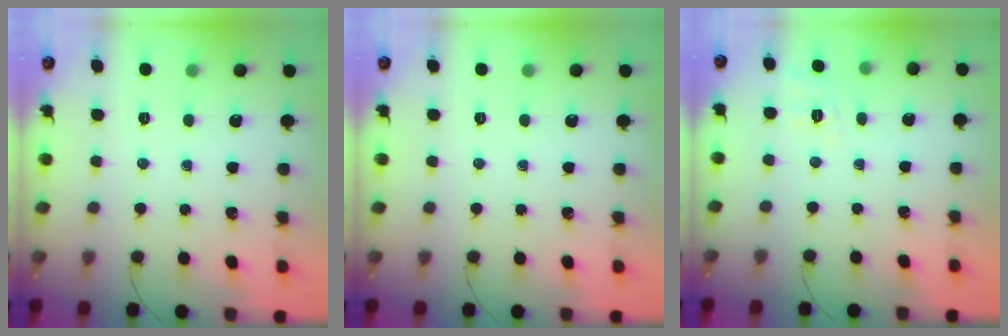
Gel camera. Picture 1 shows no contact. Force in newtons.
{"total": 0.0}
{"total": 2.1, "press": 0.5, "slide": 2.0}